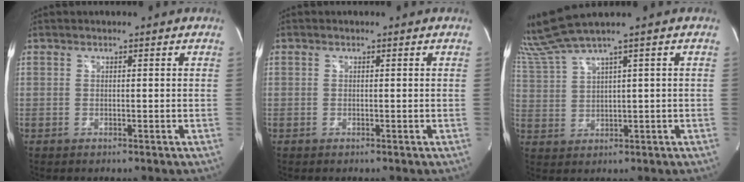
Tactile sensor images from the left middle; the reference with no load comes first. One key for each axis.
{"total": 0.0}
{"total": 5.6, "fx": 4.7, "fy": -2.0, "fz": 2.3, "tx": -0.064, "ty": -0.005, "tz": 0.107}